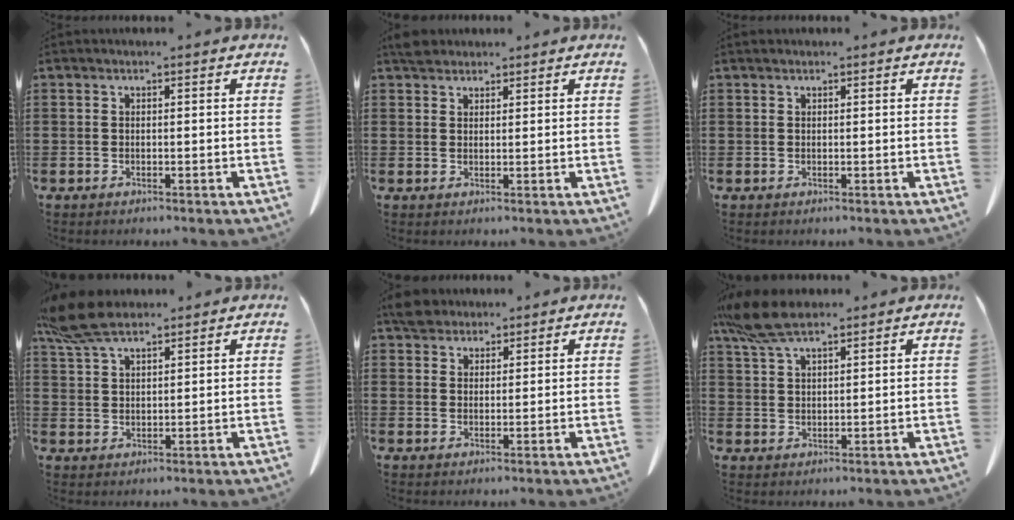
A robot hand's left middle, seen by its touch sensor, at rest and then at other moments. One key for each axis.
{"total": 2.4, "fx": 2.1, "fy": 1.0, "fz": 0.5, "tx": -0.009, "ty": 0.002, "tz": 0.041}
{"total": 0.0}
{"total": 8.0, "fx": 6.2, "fy": 2.5, "fz": 4.5, "tx": -0.110, "ty": -0.004, "tz": 0.116}
{"total": 3.7, "fx": 3.3, "fy": 1.6, "fz": 0.8, "tx": -0.018, "ty": 0.002, "tz": 0.063}
{"total": 7.6, "fx": 5.7, "fy": 2.2, "fz": 4.5, "tx": -0.108, "ty": -0.005, "tz": 0.105}